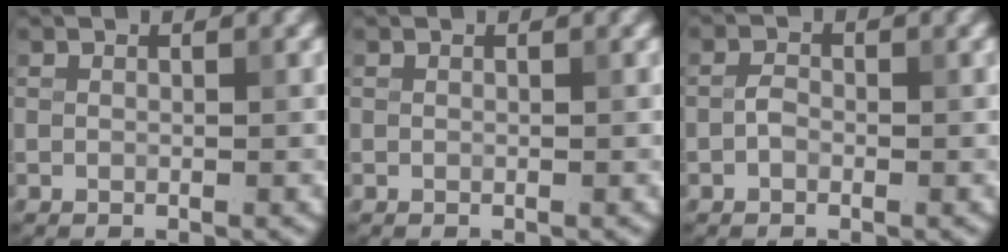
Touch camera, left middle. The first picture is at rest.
{"total": 0.0}
{"total": 1.2, "force": [-0.5, 0.8, 0.7], "torque": [-0.015, 0.003, -0.014]}